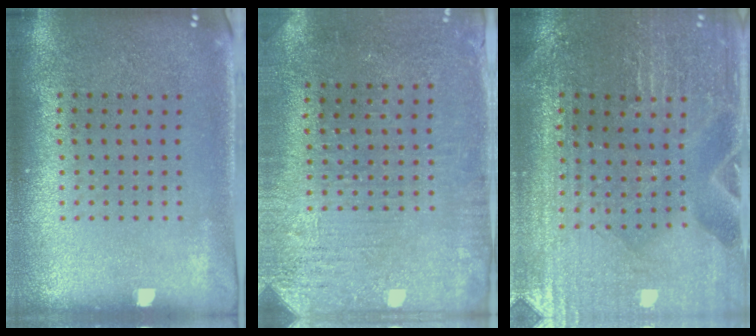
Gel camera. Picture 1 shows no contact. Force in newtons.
{"total": 3.1, "press": 2.7, "slide": 1.5}
{"total": 1.2, "press": 1.2, "slide": 0.0}